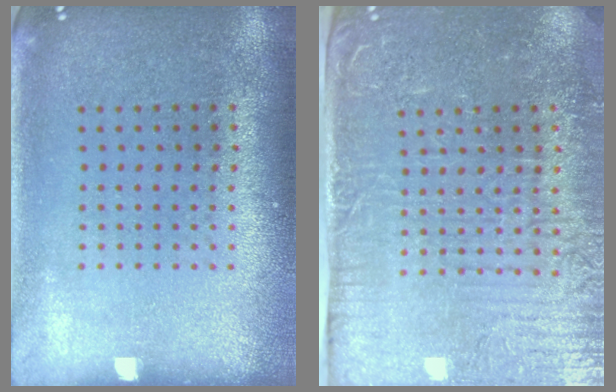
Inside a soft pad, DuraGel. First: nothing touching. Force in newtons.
{"total": 5.2, "press": 4.5, "slide": 2.7}